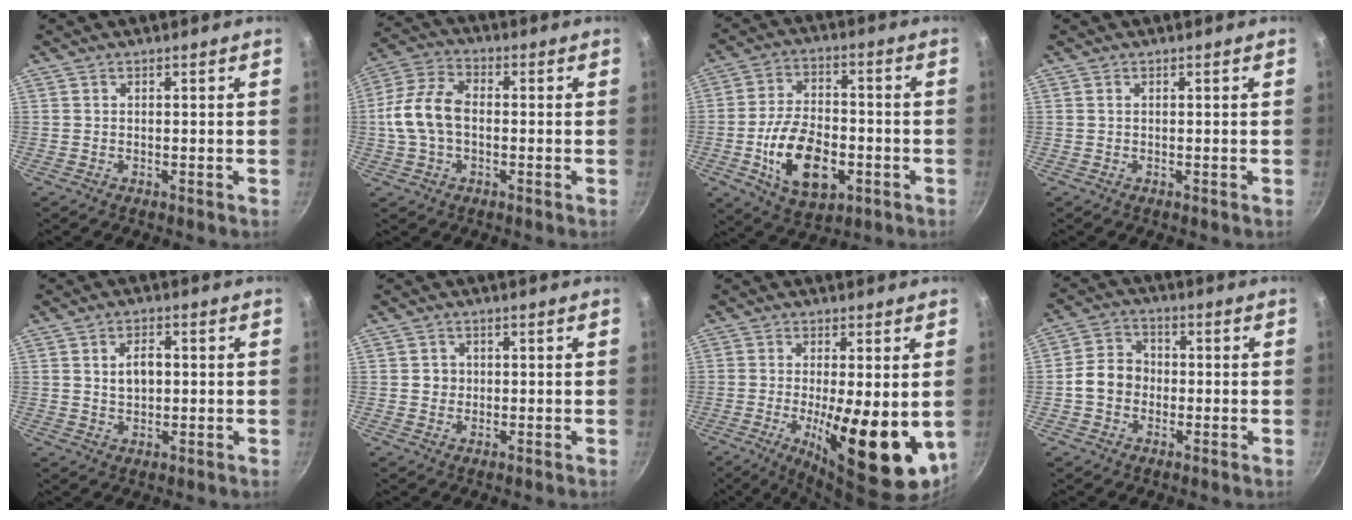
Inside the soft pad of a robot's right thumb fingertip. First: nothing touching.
{"total": 10.8, "force": [-0.6, 6.9, 8.3], "torque": [-0.157, 0.033, -0.022]}
{"total": 15.4, "force": [-4.3, 9.1, 11.6], "torque": [-0.185, 0.018, -0.069]}
{"total": 0.0}
{"total": 5.0, "force": [0.6, 3.3, 3.8], "torque": [-0.049, 0.005, 0.011]}
{"total": 2.3, "force": [0.2, 2.2, 0.7], "torque": [0.002, 0.004, 0.000]}
{"total": 16.5, "force": [-2.4, 5.3, 15.5], "torque": [-0.217, -0.018, -0.029]}
{"total": 7.5, "force": [-1.0, 6.2, 4.0], "torque": [-0.041, 0.022, -0.031]}